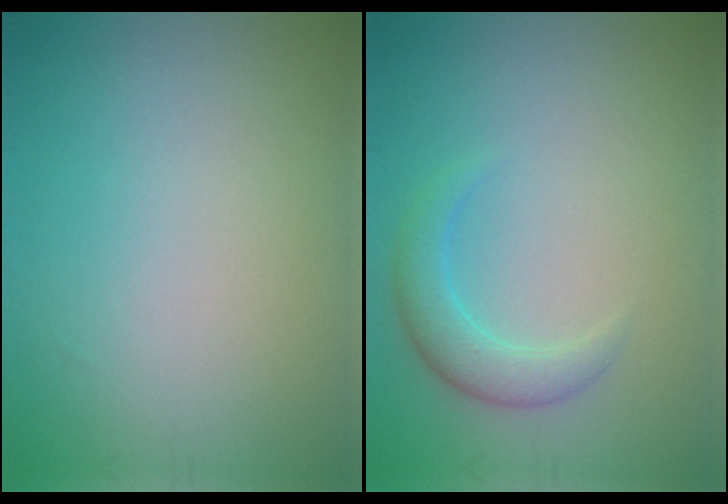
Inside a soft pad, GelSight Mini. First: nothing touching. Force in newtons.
{"total": 2.8, "press": 2.8, "slide": 0.0}